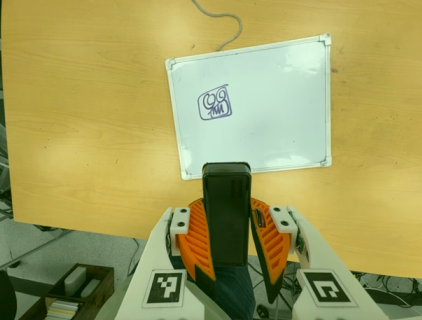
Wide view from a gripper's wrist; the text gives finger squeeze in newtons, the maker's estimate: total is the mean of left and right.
{"total": 11.3, "left": 8.7, "right": 13.9}